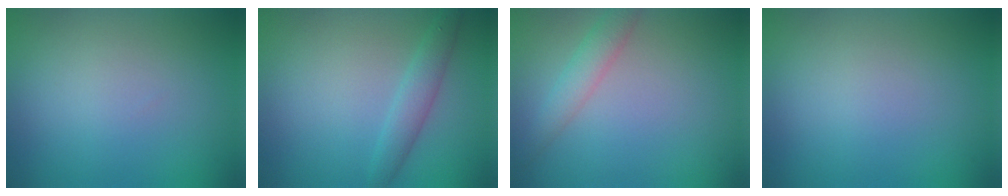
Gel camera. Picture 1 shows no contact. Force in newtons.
{"total": 2.3, "press": 2.3, "slide": 0.0}
{"total": 2.4, "press": 2.4, "slide": 0.1}
{"total": 0.0}